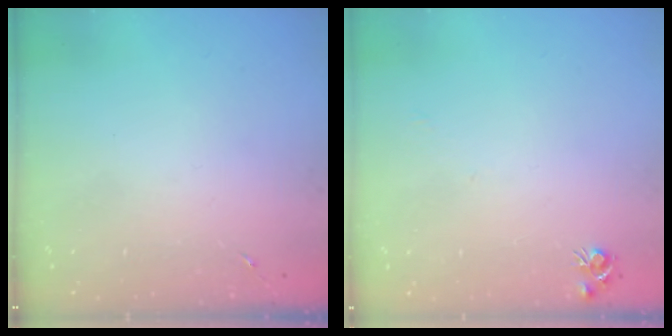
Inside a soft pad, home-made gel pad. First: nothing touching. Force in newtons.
{"total": 5.1, "press": 5.0, "slide": 0.7}